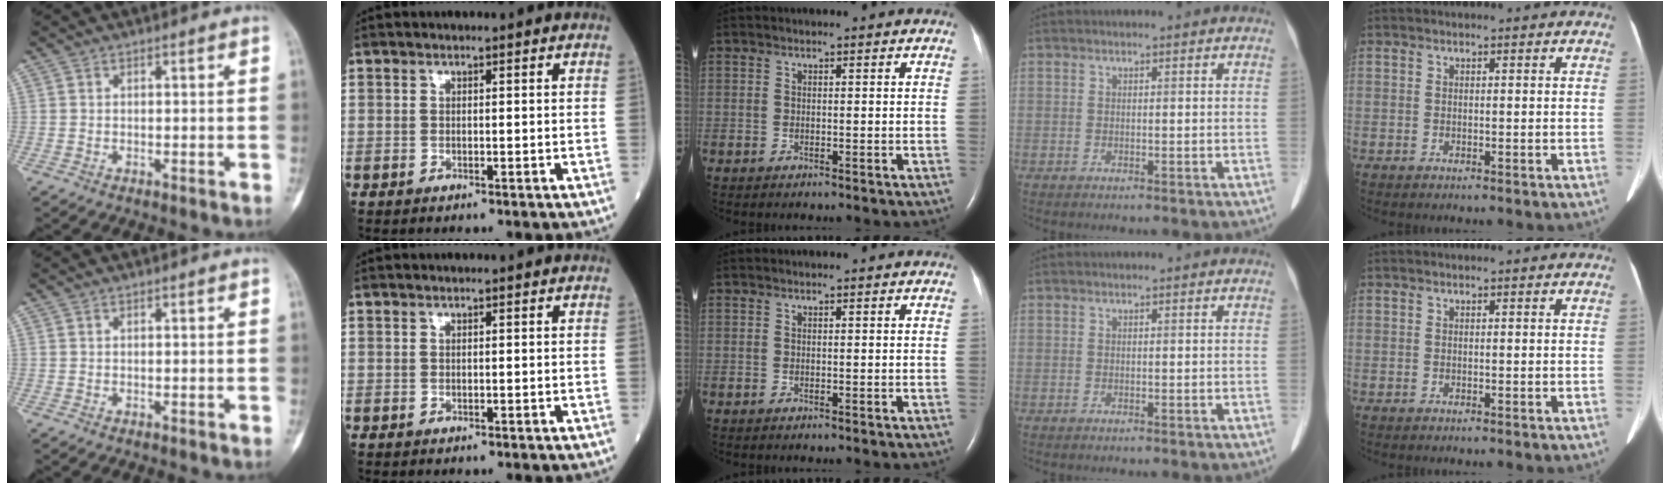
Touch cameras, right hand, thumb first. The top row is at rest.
{}